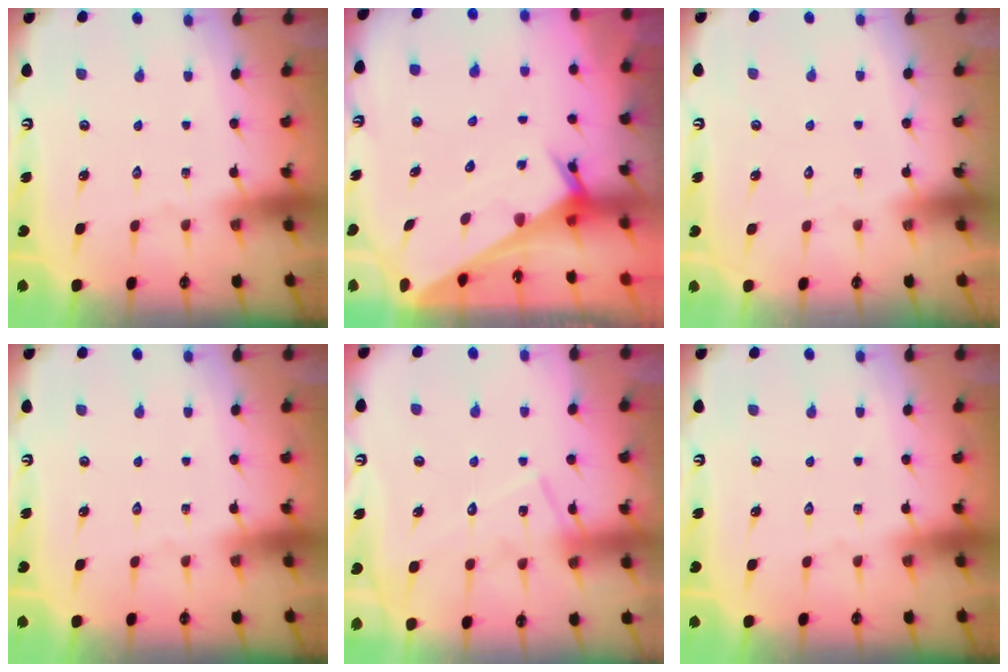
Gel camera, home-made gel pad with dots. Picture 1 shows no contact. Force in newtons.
{"total": 3.2, "press": 3.2, "slide": 0.2}
{"total": 1.8, "press": 1.8, "slide": 0.1}
{"total": 0.0}
{"total": 11.9, "press": 11.9, "slide": 0.7}
{"total": 0.0}